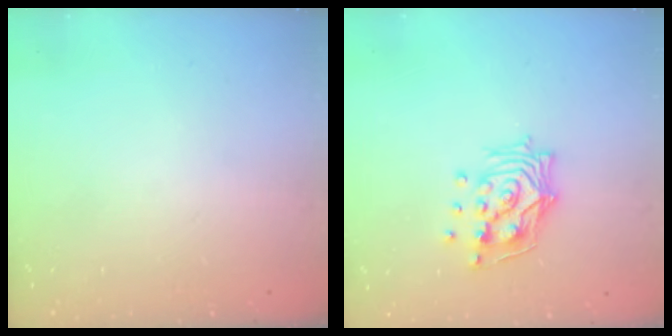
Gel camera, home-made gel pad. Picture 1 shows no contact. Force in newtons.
{"total": 12.9, "press": 12.7, "slide": 2.2}